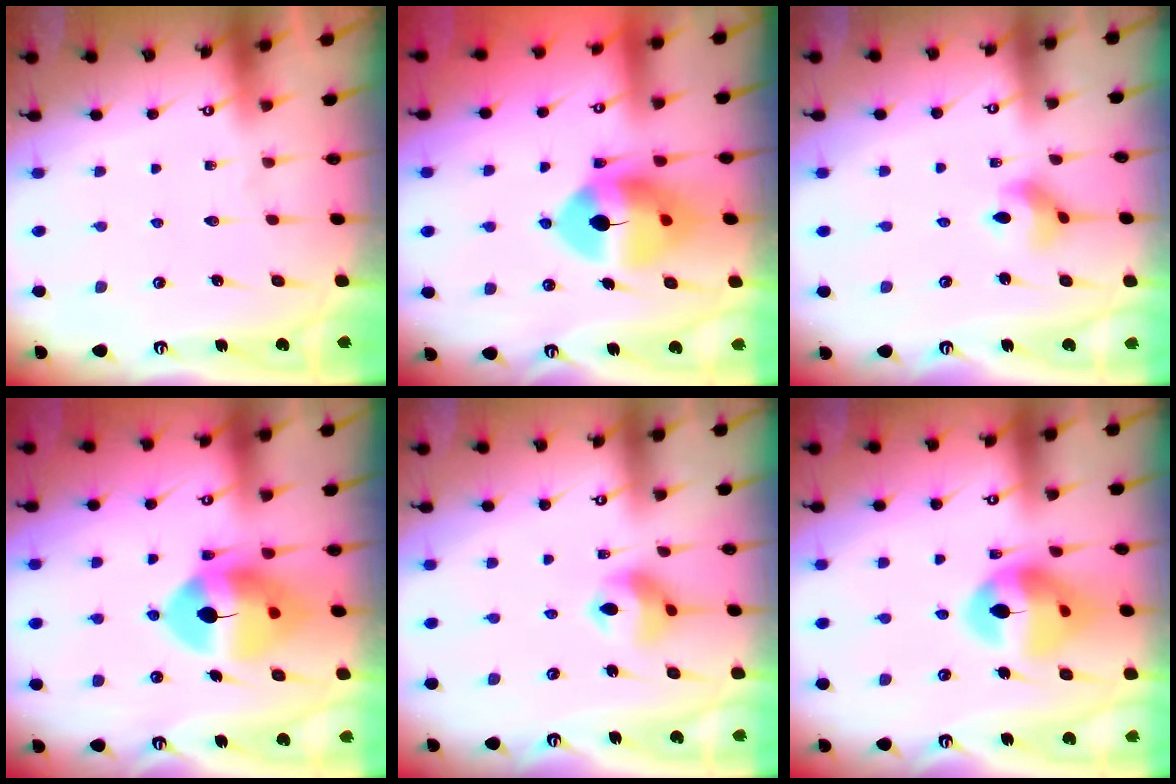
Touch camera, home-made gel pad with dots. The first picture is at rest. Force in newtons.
{"total": 11.6, "press": 11.4, "slide": 1.9}
{"total": 4.8, "press": 4.7, "slide": 0.9}
{"total": 12.4, "press": 12.2, "slide": 2.2}
{"total": 9.7, "press": 9.7, "slide": 1.3}
{"total": 14.5, "press": 14.4, "slide": 1.8}